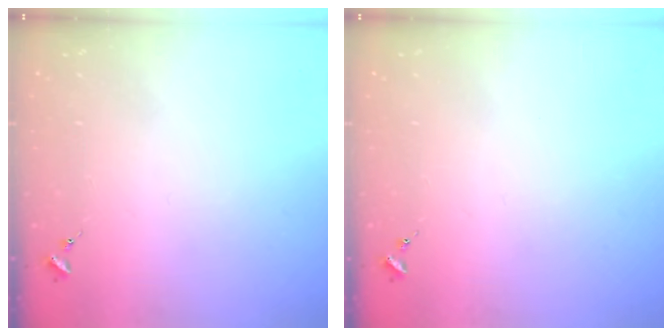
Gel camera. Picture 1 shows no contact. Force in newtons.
{"total": 0.0}